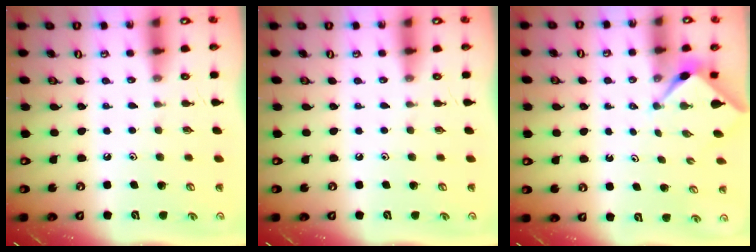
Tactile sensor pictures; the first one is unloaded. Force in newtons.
{"total": 0.0}
{"total": 2.3, "press": 2.2, "slide": 0.3}